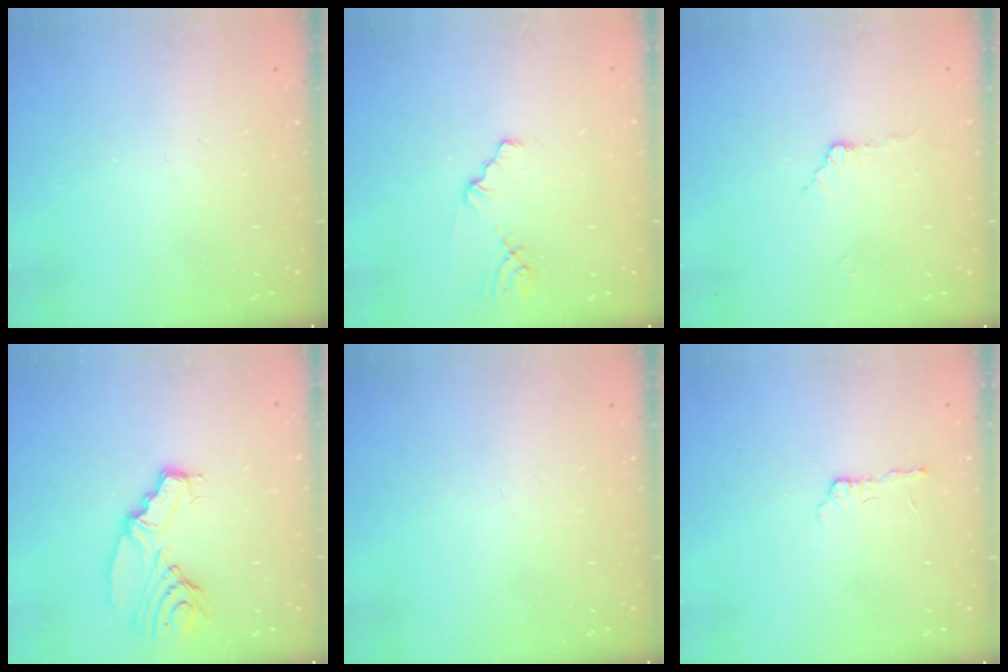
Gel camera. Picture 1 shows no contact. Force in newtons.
{"total": 1.1, "press": 1.1, "slide": 0.2}
{"total": 3.0, "press": 3.0, "slide": 0.4}
{"total": 8.7, "press": 8.7, "slide": 0.3}
{"total": 0.0}
{"total": 3.3, "press": 3.3, "slide": 0.3}